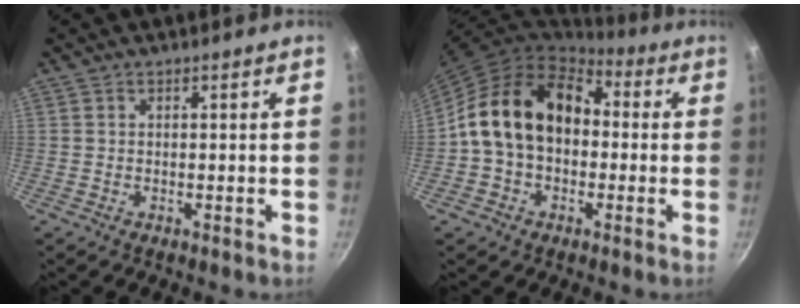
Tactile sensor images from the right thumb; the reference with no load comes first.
{"total": 16.5, "force": [0.4, 12.3, 11.0], "torque": [-0.154, 0.046, -0.004]}